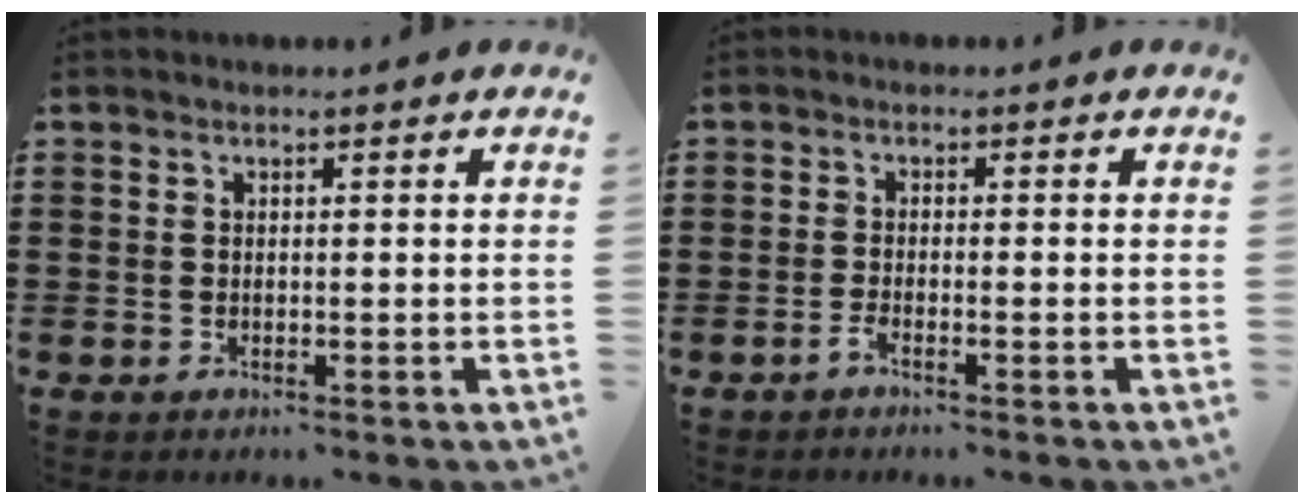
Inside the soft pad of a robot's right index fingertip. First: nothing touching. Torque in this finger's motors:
{"motor_torque": [-0.09, 0.03, 0.03, 0.01]}